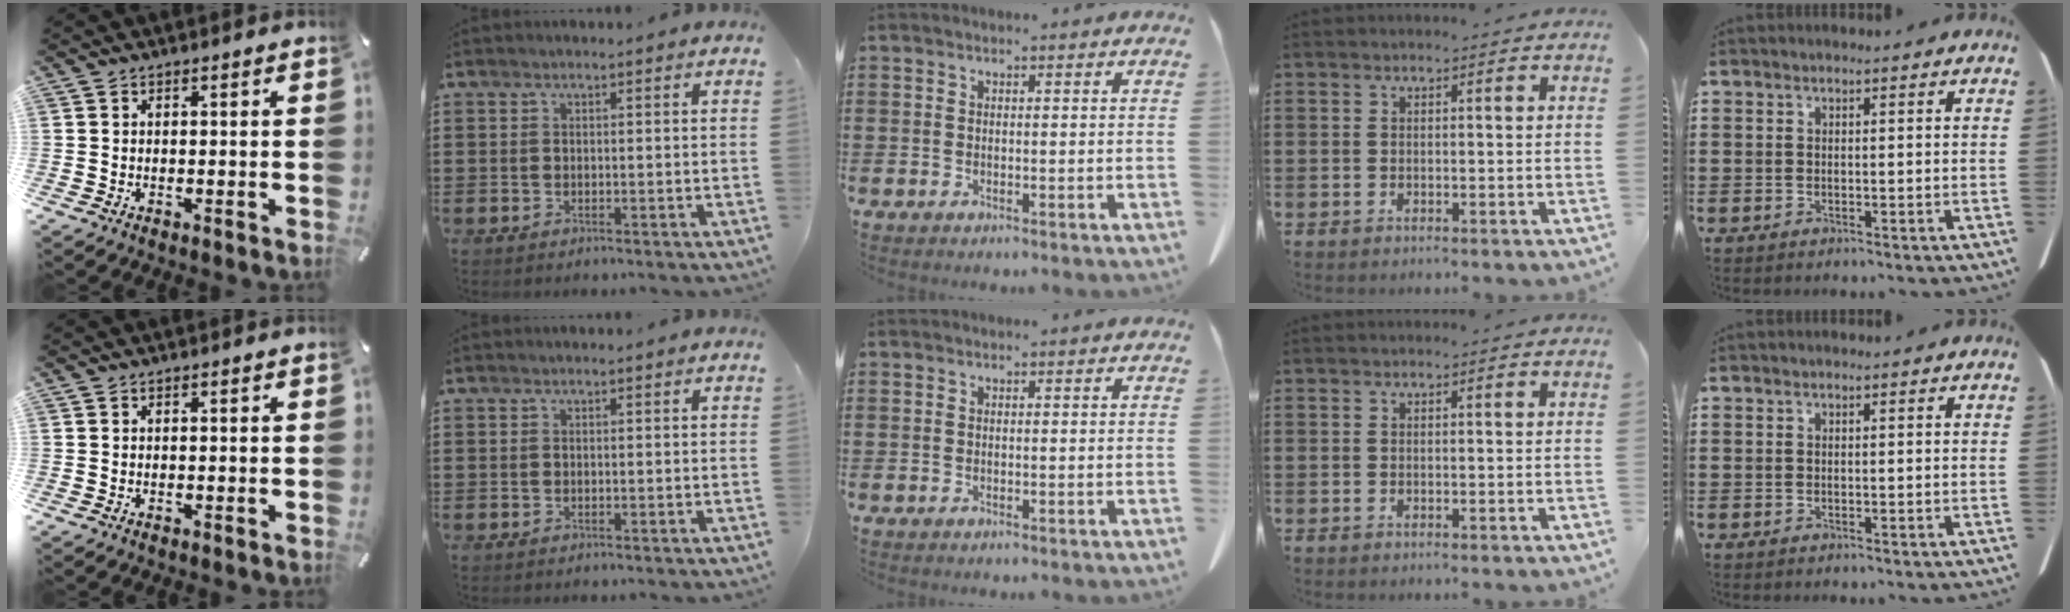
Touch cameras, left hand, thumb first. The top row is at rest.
{}